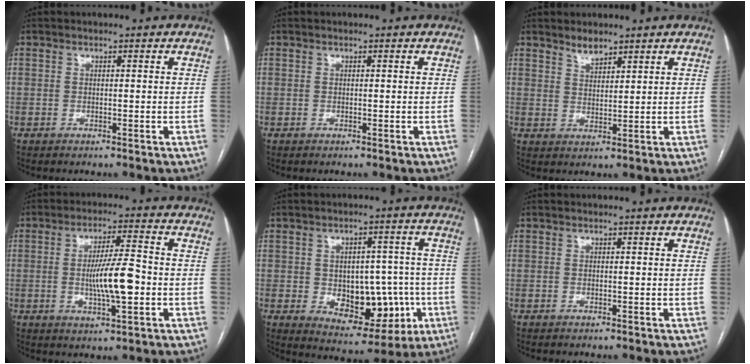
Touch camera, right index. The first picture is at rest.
{"total": 0.0}
{"total": 2.8, "force": [2.5, 1.0, 0.9], "torque": [-0.016, -0.003, 0.048]}
{"total": 8.8, "force": [-1.3, 1.2, 8.6], "torque": [-0.156, 0.000, -0.023]}
{"total": 12.4, "force": [-2.2, 7.7, 9.4], "torque": [-0.118, 0.018, -0.010]}
{"total": 0.0}